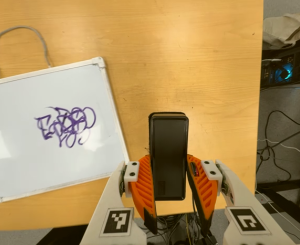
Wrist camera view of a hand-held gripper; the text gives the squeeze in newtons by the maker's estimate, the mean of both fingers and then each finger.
{"total": 4.0, "left": 2.7, "right": 5.4}